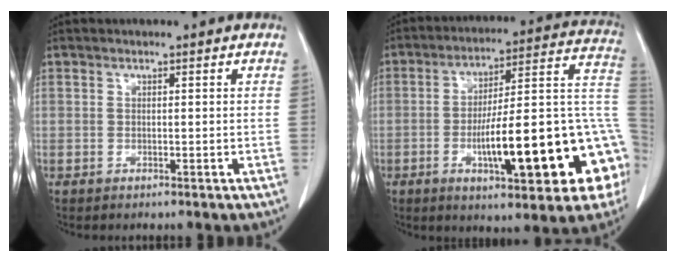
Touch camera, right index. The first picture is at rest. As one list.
[{"total": 24.4, "force": [-6.9, 4.5, 22.9], "torque": [-0.250, 0.026, -0.089]}]